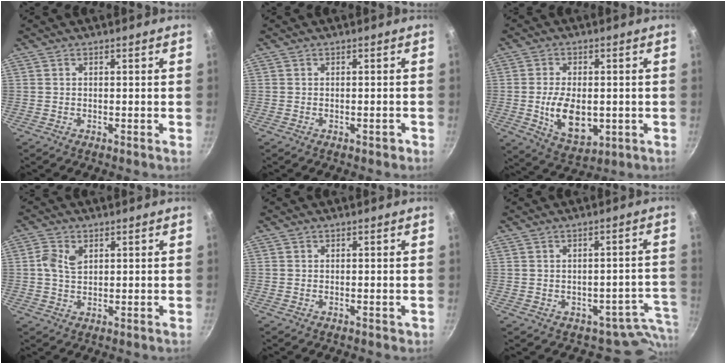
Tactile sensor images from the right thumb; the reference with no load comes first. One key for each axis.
{"total": 1.1, "fx": -0.6, "fy": 0.6, "fz": 0.7, "tx": -0.001, "ty": 0.010, "tz": -0.005}
{"total": 11.0, "fx": -1.2, "fy": 6.6, "fz": 8.7, "tx": -0.138, "ty": -0.008, "tz": -0.005}
{"total": 4.2, "fx": 1.3, "fy": 2.8, "fz": 2.9, "tx": -0.052, "ty": -0.001, "tz": 0.023}
{"total": 0.6, "fx": -0.1, "fy": 0.5, "fz": 0.3, "tx": 0.000, "ty": 0.000, "tz": -0.001}
{"total": 8.0, "fx": -3.6, "fy": 6.1, "fz": 3.8, "tx": 0.024, "ty": 0.038, "tz": -0.032}